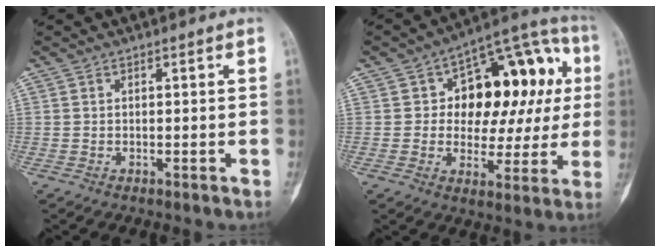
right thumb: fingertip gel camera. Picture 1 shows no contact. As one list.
[{"total": 21.0, "force": [3.9, 12.7, 16.3], "torque": [-0.153, 0.033, 0.053]}]